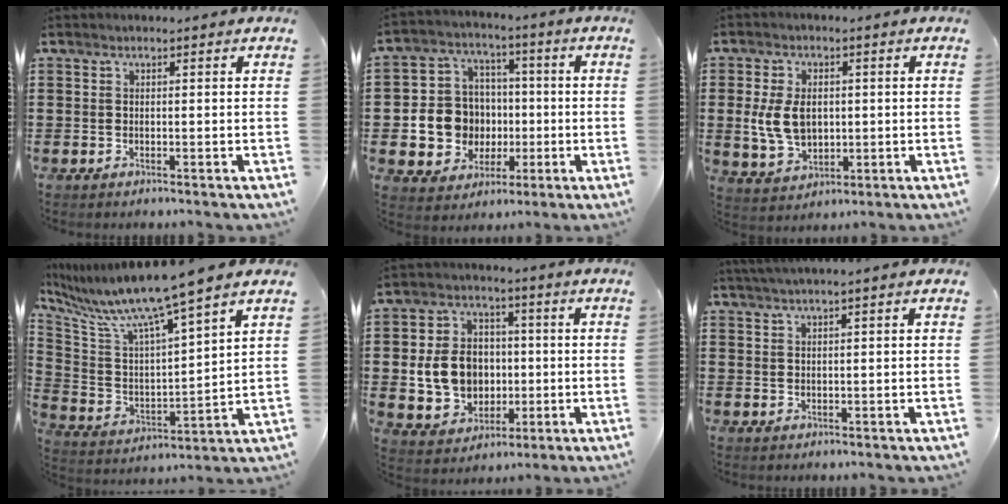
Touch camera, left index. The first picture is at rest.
{"total": 9.4, "force": [-0.7, 9.1, 2.3], "torque": [-0.082, 0.011, 0.000]}
{"total": 7.0, "force": [0.3, 4.9, 5.1], "torque": [-0.122, 0.004, -0.002]}
{"total": 9.3, "force": [7.8, -0.7, 4.9], "torque": [-0.130, -0.060, 0.125]}
{"total": 9.1, "force": [-0.3, 8.0, 4.4], "torque": [-0.107, 0.015, -0.005]}
{"total": 1.3, "force": [0.9, -0.3, 1.0], "torque": [-0.017, 0.000, 0.016]}